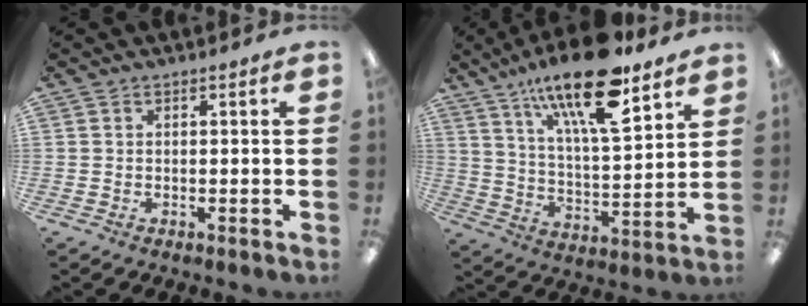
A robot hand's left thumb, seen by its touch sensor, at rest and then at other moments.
{"total": 20.8, "force": [14.1, 6.2, 14.0], "torque": [-0.233, -0.077, 0.231]}